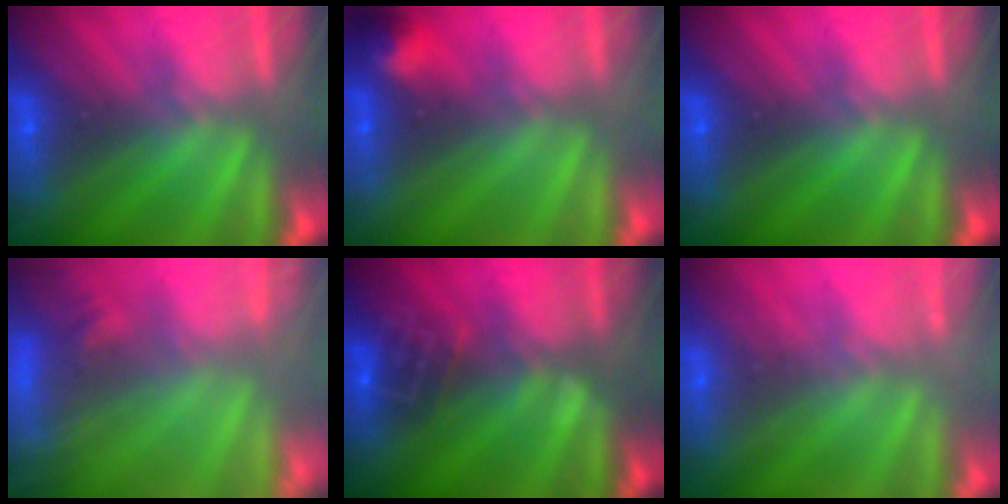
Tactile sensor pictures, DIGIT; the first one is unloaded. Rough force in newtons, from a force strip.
{"total": 2.8}
{"total": 0.0}
{"total": 7.3}
{"total": 2.8}
{"total": 2.4}